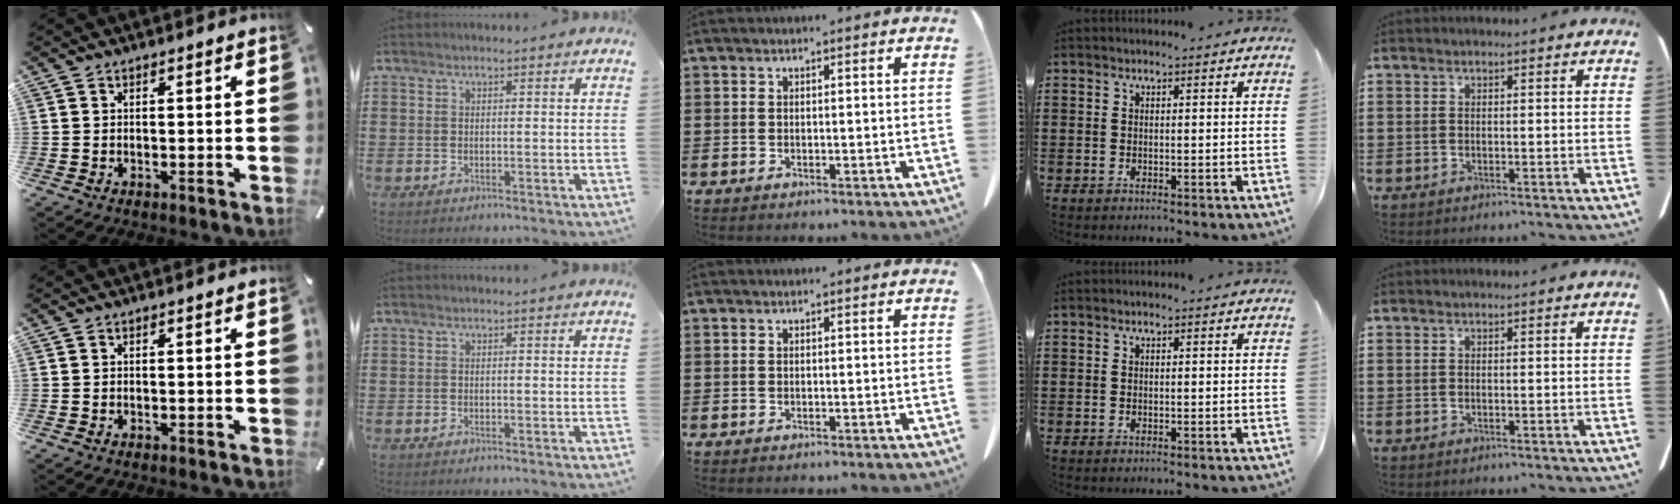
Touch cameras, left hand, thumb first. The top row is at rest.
{}